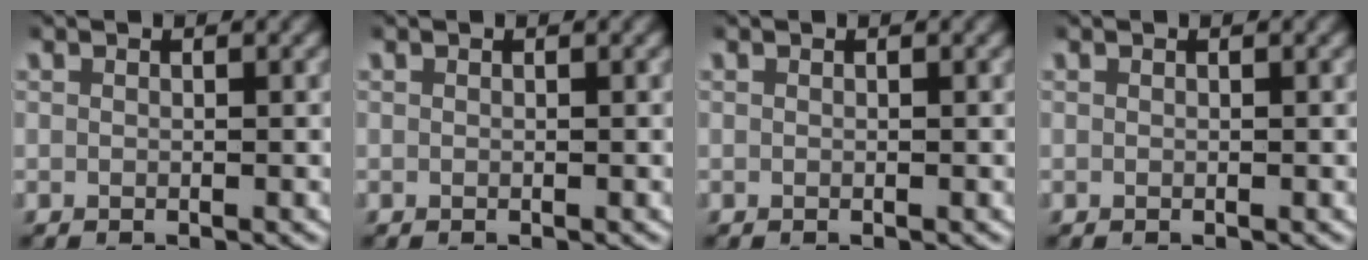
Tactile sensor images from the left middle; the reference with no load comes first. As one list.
[{"total": 0.0}, {"total": 0.0}, {"total": 0.0}]